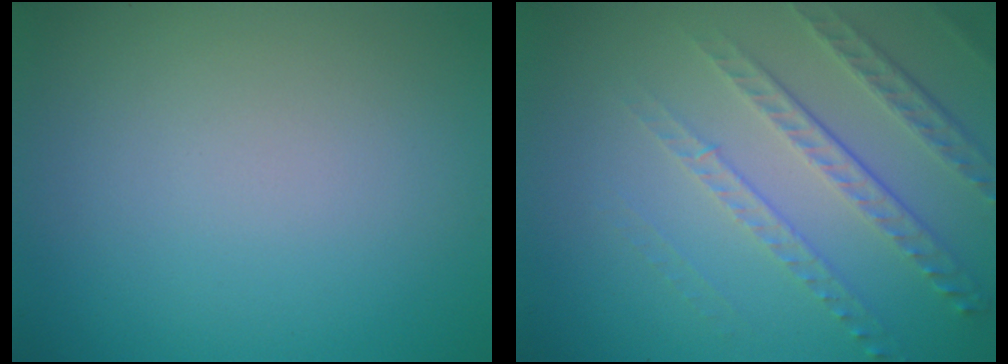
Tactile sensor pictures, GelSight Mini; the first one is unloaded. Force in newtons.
{"total": 4.9, "press": 3.3, "slide": 3.7}